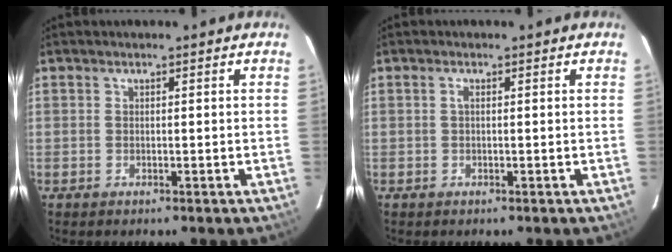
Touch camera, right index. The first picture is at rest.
{"total": 0.7, "force": [0.0, 0.1, 0.7], "torque": [-0.014, 0.003, -0.002]}